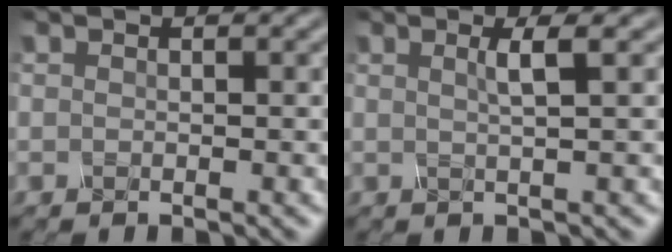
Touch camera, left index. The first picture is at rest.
{"total": 2.1, "force": [0.6, 0.5, 1.9], "torque": [-0.030, 0.004, 0.005]}